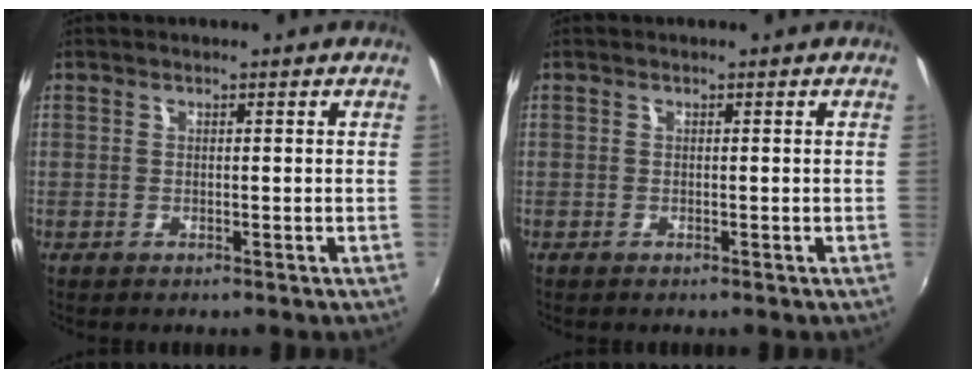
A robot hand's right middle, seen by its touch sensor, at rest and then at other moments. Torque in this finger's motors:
{"motor_torque": [0.12, 0.01, 0.04, 0.01]}